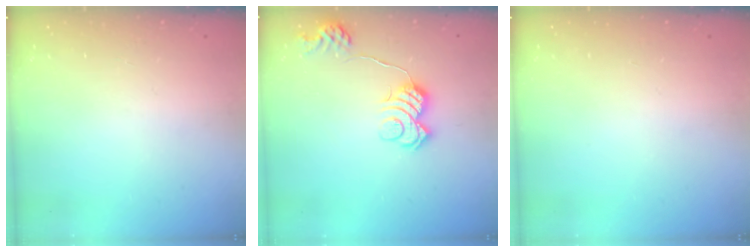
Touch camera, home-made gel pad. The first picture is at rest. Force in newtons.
{"total": 12.5, "press": 12.5, "slide": 0.4}
{"total": 0.0}